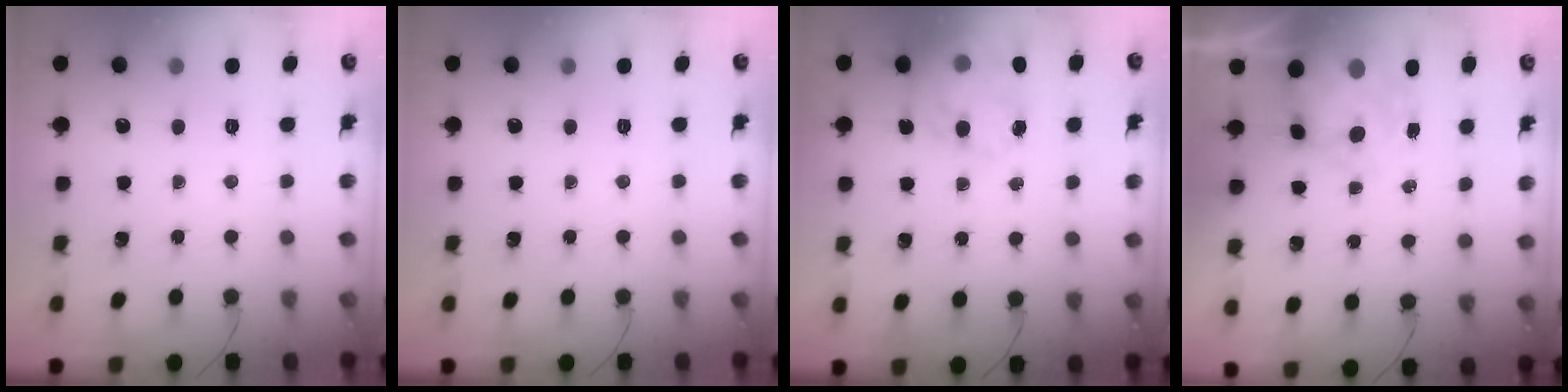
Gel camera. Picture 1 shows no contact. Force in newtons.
{"total": 0.0}
{"total": 16.1, "press": 15.6, "slide": 4.1}
{"total": 8.7, "press": 8.4, "slide": 2.2}